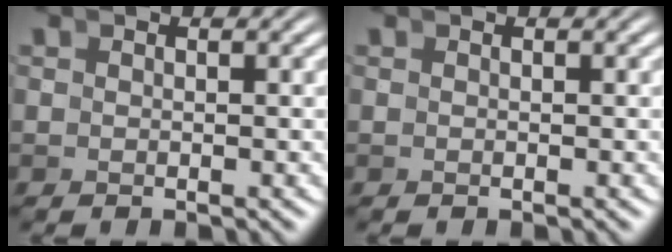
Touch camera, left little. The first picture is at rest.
{"total": 0.0}